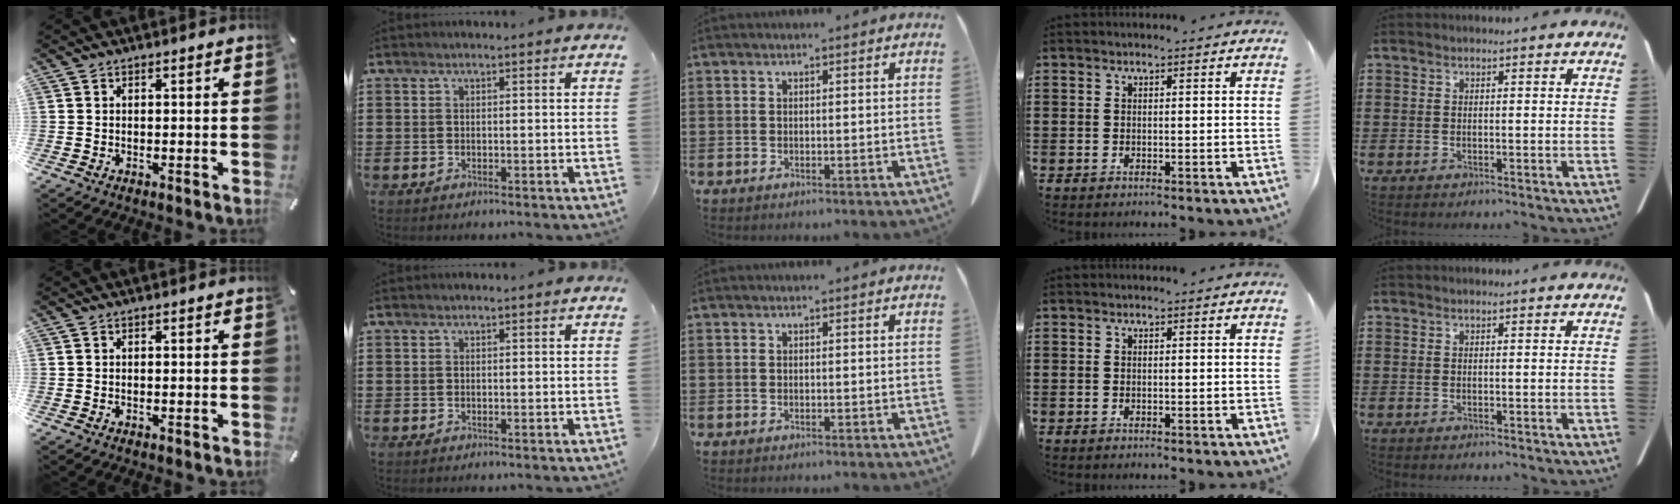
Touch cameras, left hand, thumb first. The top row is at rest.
{}